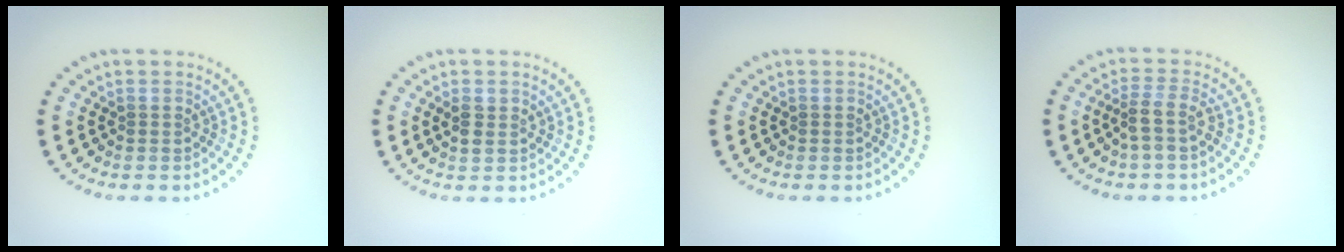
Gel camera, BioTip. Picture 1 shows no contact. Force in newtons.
{"total": 1.6, "press": 1.5, "slide": 0.5}
{"total": 0.0}
{"total": 2.3, "press": 1.7, "slide": 1.5}